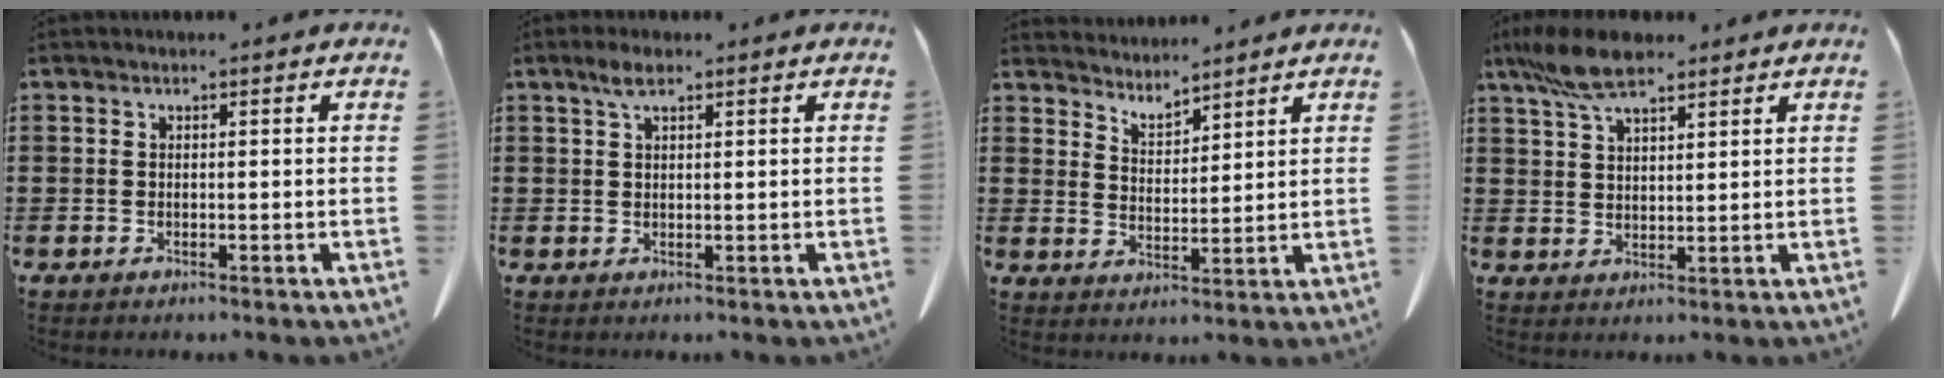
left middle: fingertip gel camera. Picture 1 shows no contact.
{"total": 2.5, "force": [1.4, 0.7, 1.9], "torque": [-0.042, 0.004, 0.025]}
{"total": 3.8, "force": [3.7, 0.3, -0.7], "torque": [-0.001, -0.021, 0.068]}
{"total": 8.0, "force": [5.8, 2.4, 4.9], "torque": [-0.111, -0.003, 0.108]}